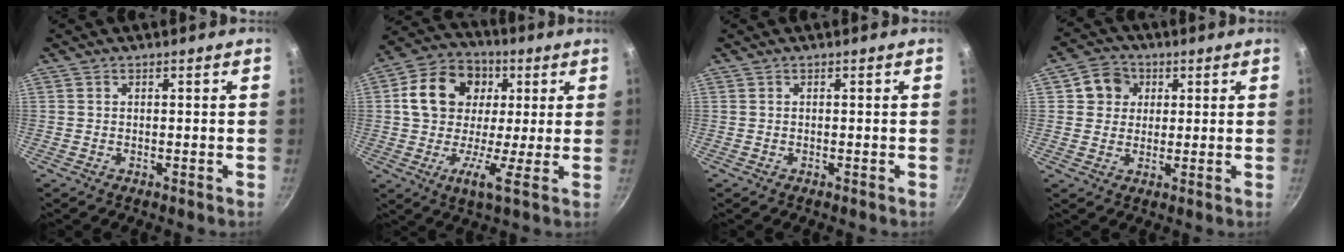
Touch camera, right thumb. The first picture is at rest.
{"total": 14.7, "force": [2.9, 10.7, 9.6], "torque": [-0.148, 0.017, 0.025]}
{"total": 0.0}
{"total": 6.4, "force": [2.0, 5.8, 2.0], "torque": [0.006, 0.006, 0.025]}